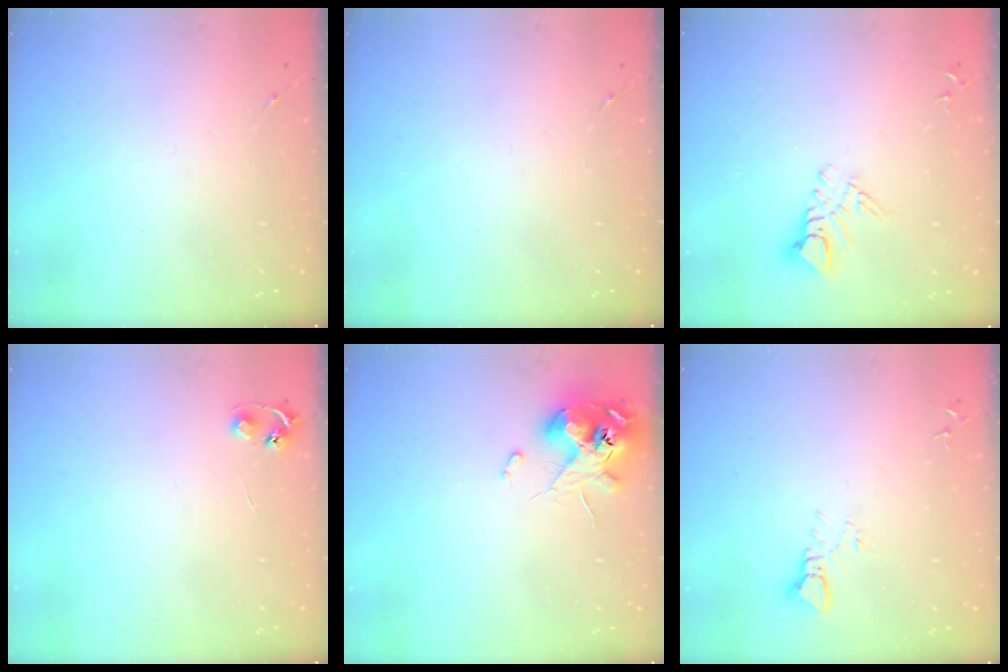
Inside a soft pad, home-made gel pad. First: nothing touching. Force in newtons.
{"total": 0.0}
{"total": 7.5, "press": 7.5, "slide": 0.7}
{"total": 4.8, "press": 4.7, "slide": 0.5}
{"total": 11.6, "press": 11.4, "slide": 2.1}
{"total": 3.1, "press": 3.1, "slide": 0.1}